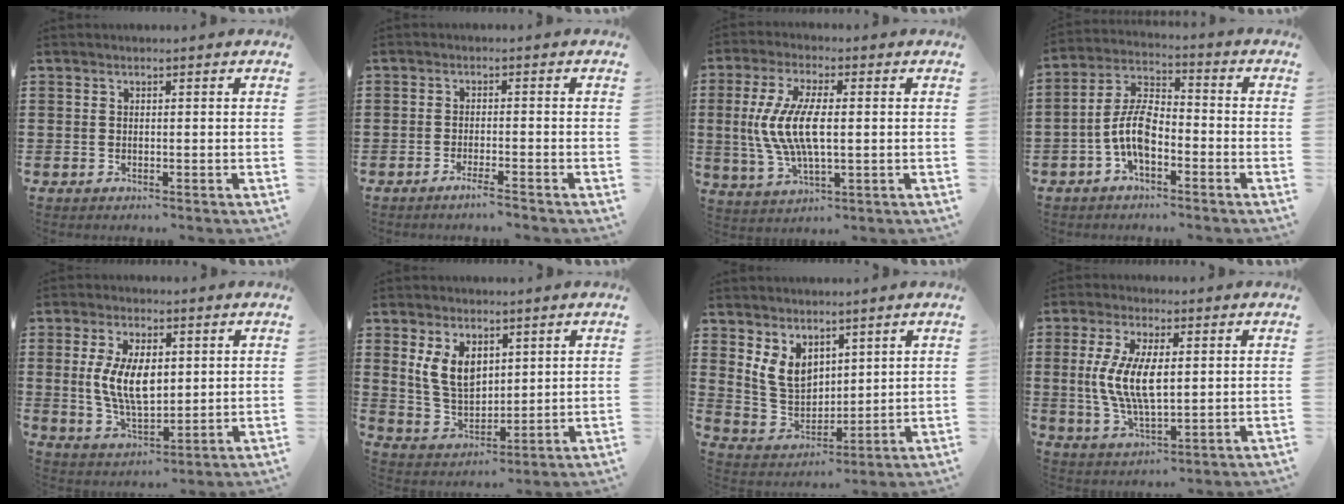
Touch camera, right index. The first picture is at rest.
{"total": 2.2, "force": [-1.9, -0.2, 1.1], "torque": [-0.017, 0.000, -0.035]}
{"total": 9.7, "force": [0.1, 3.6, 9.0], "torque": [-0.204, -0.006, -0.007]}
{"total": 7.8, "force": [-2.8, 3.6, 6.3], "torque": [-0.157, -0.001, -0.063]}
{"total": 9.1, "force": [1.1, 4.7, 7.6], "torque": [-0.153, 0.005, 0.017]}
{"total": 7.3, "force": [2.7, 4.7, 4.9], "torque": [-0.125, 0.008, 0.047]}
{"total": 7.1, "force": [3.6, 5.1, 3.4], "torque": [-0.101, 0.000, 0.067]}
{"total": 9.0, "force": [0.7, 3.7, 8.2], "torque": [-0.174, 0.003, 0.009]}